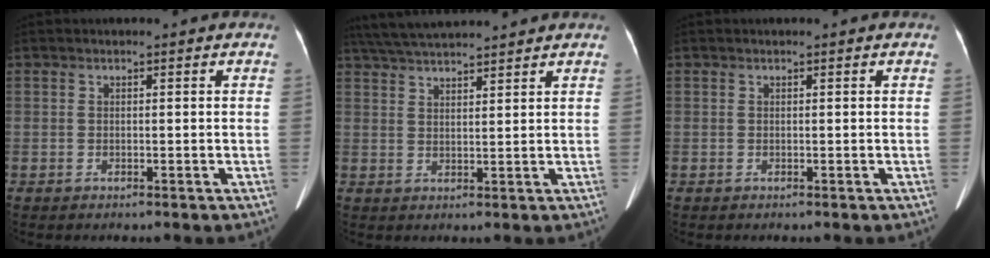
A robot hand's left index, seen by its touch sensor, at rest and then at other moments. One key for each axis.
{"total": 10.5, "fx": 9.5, "fy": 0.4, "fz": 4.4, "tx": -0.082, "ty": 0.024, "tz": 0.151}
{"total": 0.0}